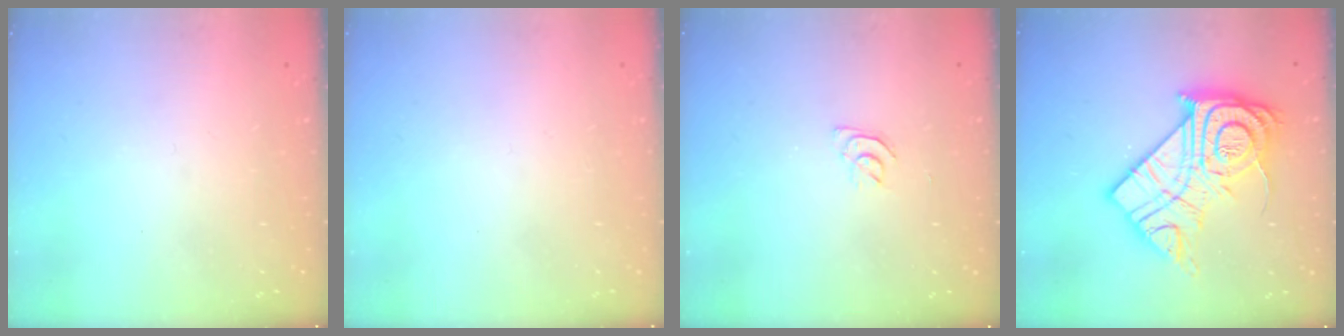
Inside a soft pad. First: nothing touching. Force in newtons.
{"total": 1.7, "press": 1.7, "slide": 0.1}
{"total": 3.4, "press": 3.4, "slide": 0.4}
{"total": 21.7, "press": 21.6, "slide": 1.7}